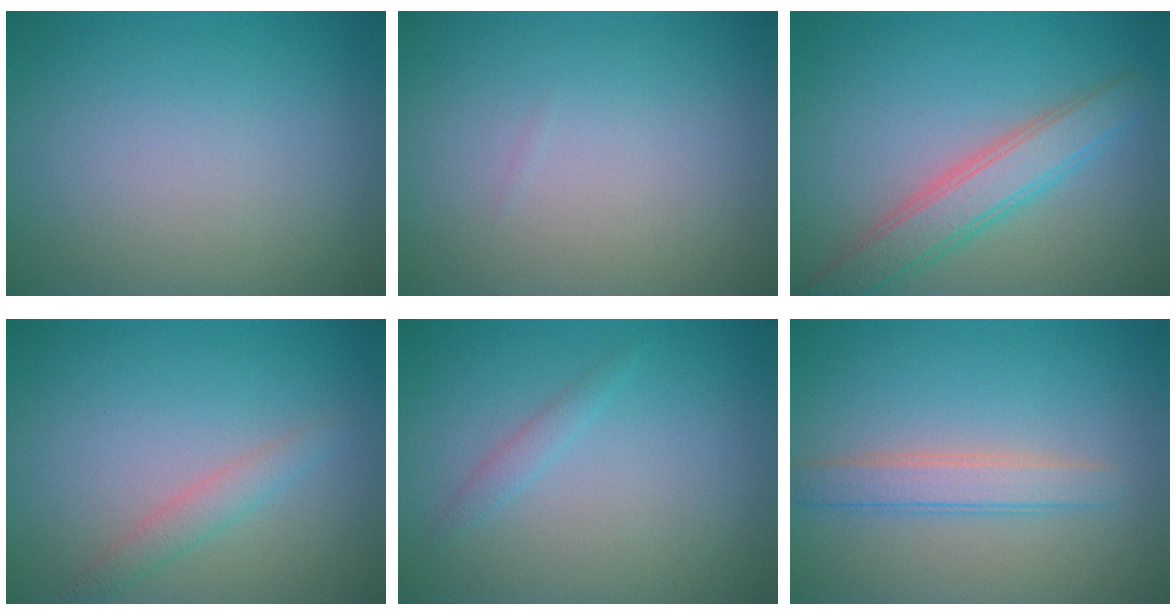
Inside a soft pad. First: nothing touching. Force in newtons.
{"total": 0.0}
{"total": 4.3, "press": 4.2, "slide": 0.4}
{"total": 1.7, "press": 1.7, "slide": 0.0}
{"total": 1.0, "press": 1.0, "slide": 0.1}
{"total": 2.6, "press": 2.6, "slide": 0.2}